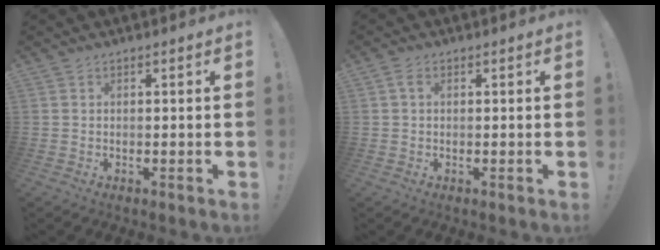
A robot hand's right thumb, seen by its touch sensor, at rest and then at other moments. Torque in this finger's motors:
{"motor_torque": [0.21, 0.23, 0.01, 0.18, -0.05]}